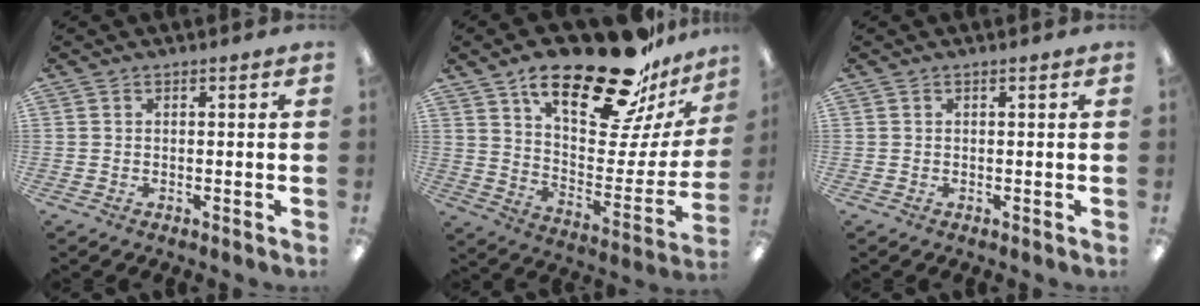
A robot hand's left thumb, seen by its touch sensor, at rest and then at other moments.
{"total": 27.7, "force": [19.8, 9.1, 17.1], "torque": [-0.255, -0.125, 0.327]}
{"total": 0.0}